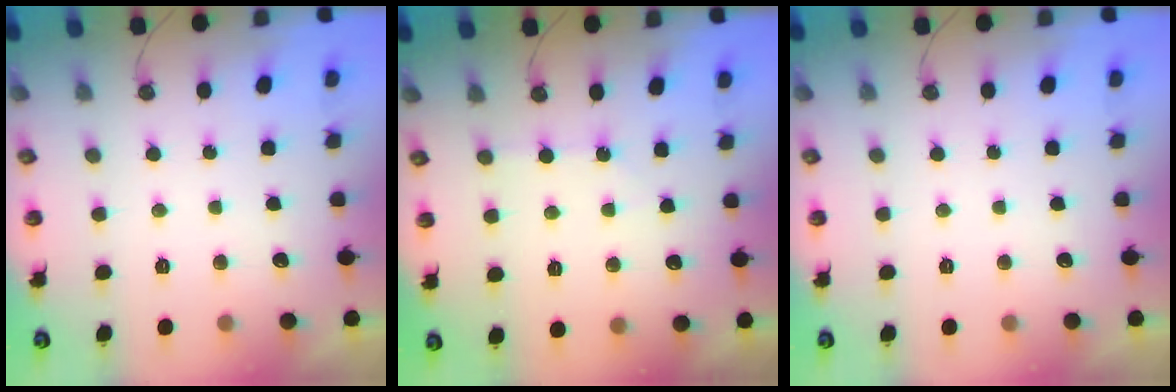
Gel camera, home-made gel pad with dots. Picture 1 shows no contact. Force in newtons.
{"total": 3.3, "press": 3.3, "slide": 0.4}
{"total": 0.0}